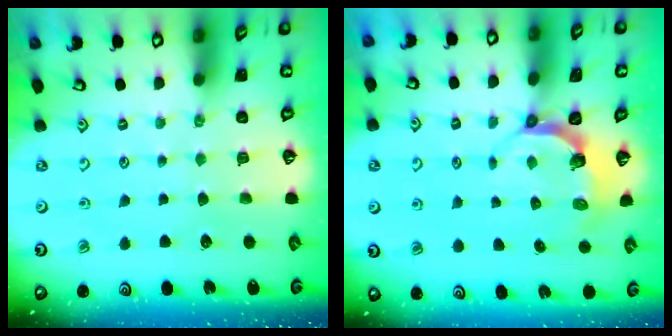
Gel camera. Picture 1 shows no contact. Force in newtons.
{"total": 5.0, "press": 4.0, "slide": 3.1}